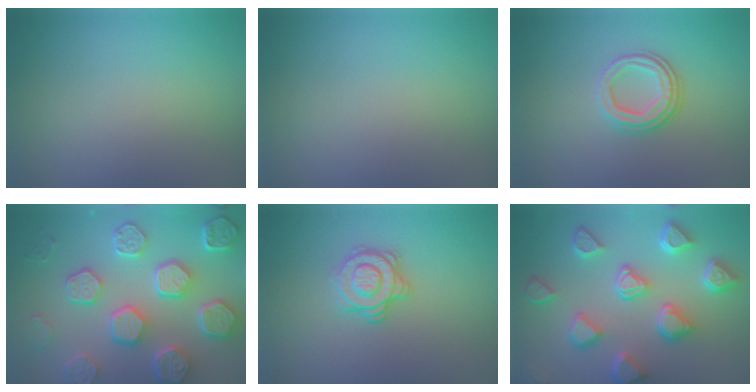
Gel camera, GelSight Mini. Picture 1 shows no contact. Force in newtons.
{"total": 0.0}
{"total": 3.2, "press": 2.3, "slide": 2.1}
{"total": 8.4, "press": 6.5, "slide": 5.3}
{"total": 2.8, "press": 2.7, "slide": 0.9}
{"total": 6.9, "press": 5.7, "slide": 3.9}